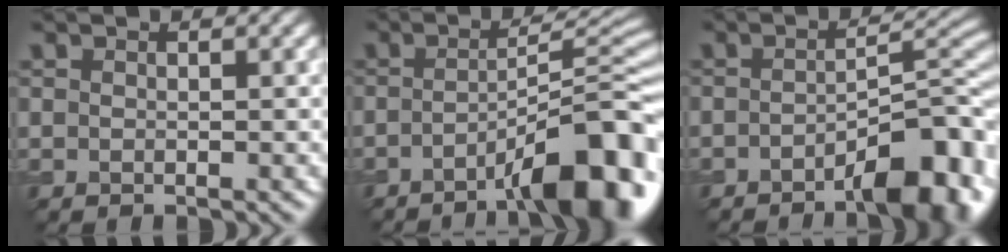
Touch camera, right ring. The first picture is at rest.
{"total": 10.3, "force": [-5.0, 2.1, 8.7], "torque": [-0.107, 0.019, -0.070]}
{"total": 7.2, "force": [-4.0, 1.6, 5.7], "torque": [-0.073, 0.017, -0.052]}